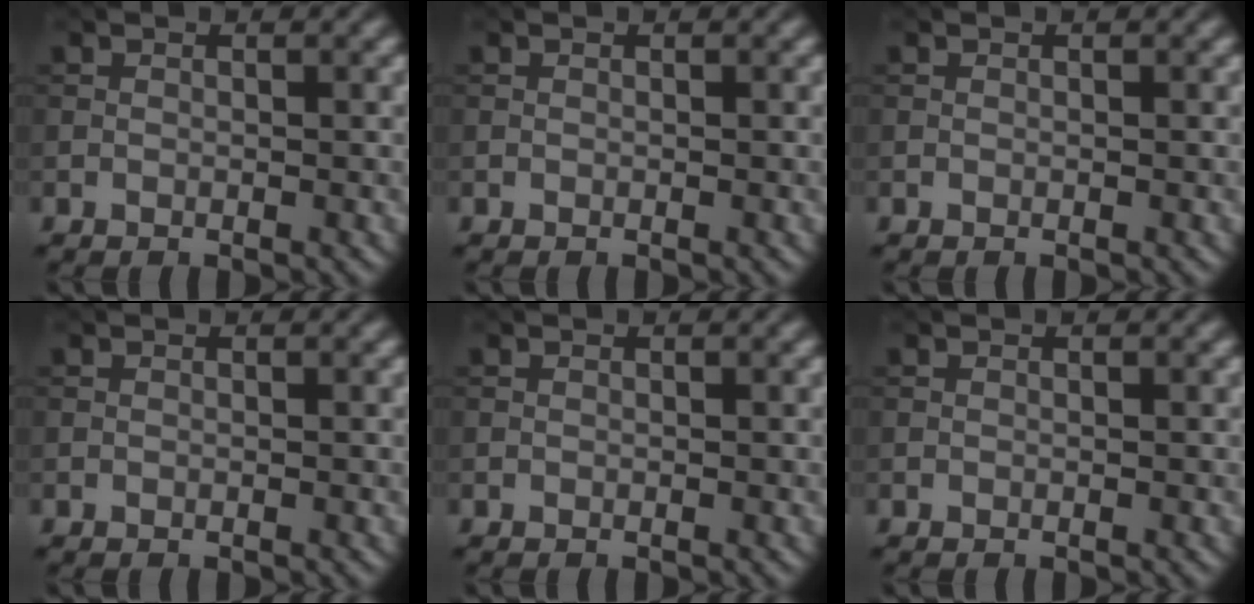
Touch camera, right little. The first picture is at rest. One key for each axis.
{"total": 0.0}
{"total": 0.0}
{"total": 0.0}
{"total": 0.0}
{"total": 0.0}